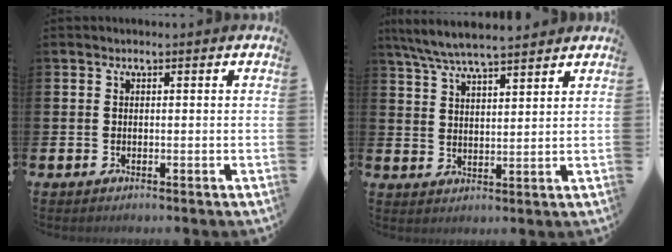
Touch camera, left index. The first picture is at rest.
{"total": 6.6, "force": [6.2, 0.7, 2.2], "torque": [-0.060, -0.024, 0.112]}